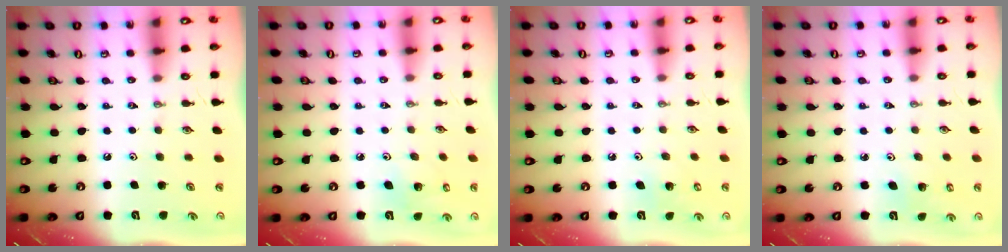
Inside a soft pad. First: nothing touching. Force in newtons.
{"total": 4.1, "press": 3.9, "slide": 1.2}
{"total": 4.6, "press": 4.6, "slide": 0.3}
{"total": 3.0, "press": 2.9, "slide": 0.4}